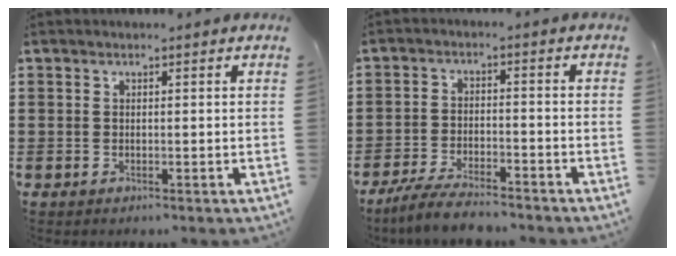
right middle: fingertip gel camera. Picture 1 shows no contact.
{"total": 5.1, "force": [-4.7, 0.5, 2.0], "torque": [-0.045, -0.004, -0.094]}